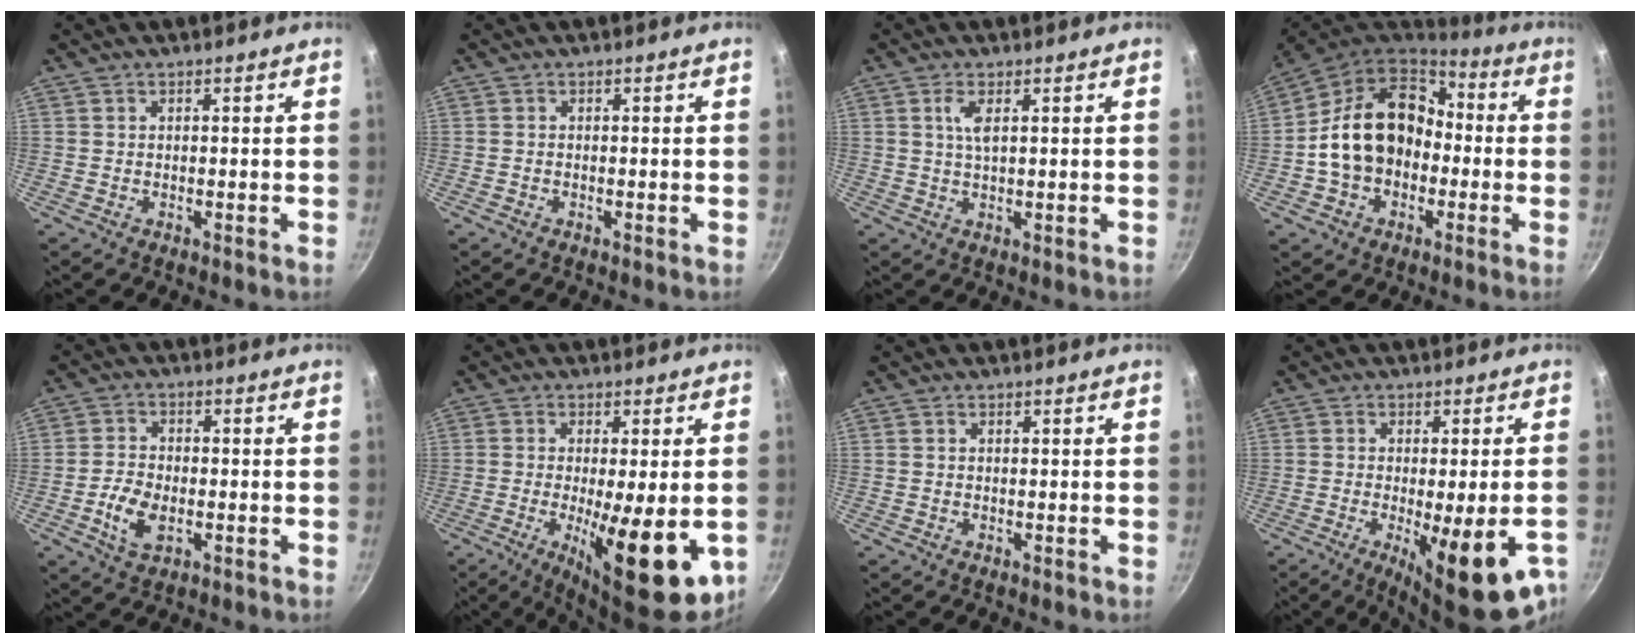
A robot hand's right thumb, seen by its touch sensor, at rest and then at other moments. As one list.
[{"total": 0.0}, {"total": 3.2, "force": [1.1, 0.9, 2.9], "torque": [-0.060, -0.003, 0.025]}, {"total": 18.3, "force": [-1.2, 14.1, 11.6], "torque": [-0.183, 0.055, -0.024]}, {"total": 6.8, "force": [-1.9, 4.0, 5.2], "torque": [-0.102, 0.010, -0.037]}, {"total": 15.7, "force": [-3.6, 4.5, 14.6], "torque": [-0.211, -0.014, -0.046]}, {"total": 0.0}, {"total": 16.4, "force": [-6.9, 4.1, 14.4], "torque": [-0.175, -0.013, -0.083]}]